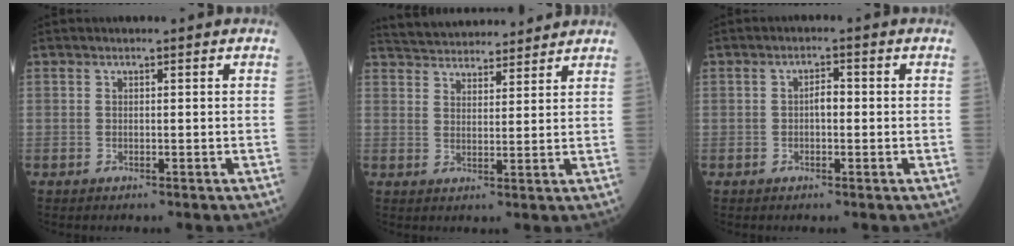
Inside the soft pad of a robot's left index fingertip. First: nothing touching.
{"total": 13.3, "force": [12.6, 2.6, 3.2], "torque": [-0.051, 0.033, 0.190]}
{"total": 1.9, "force": [-0.1, 0.8, 1.7], "torque": [-0.024, 0.006, -0.005]}